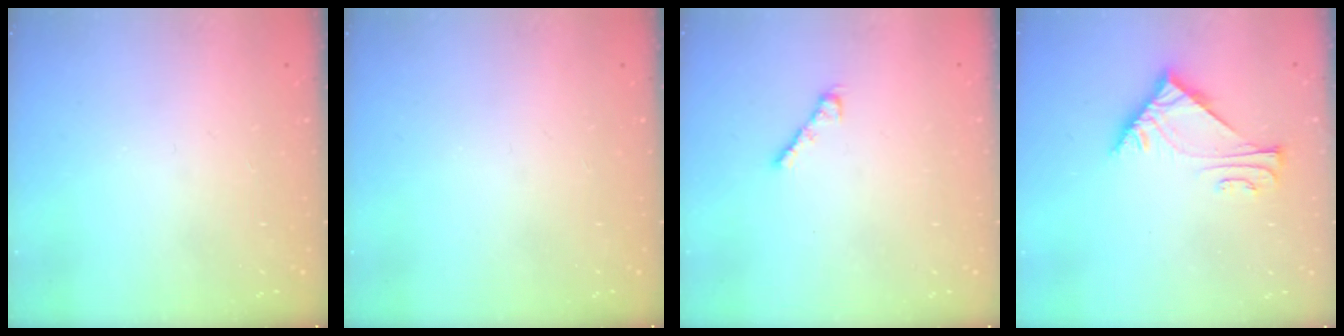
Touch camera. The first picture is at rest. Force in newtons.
{"total": 0.0}
{"total": 4.1, "press": 4.1, "slide": 0.9}
{"total": 6.0, "press": 5.9, "slide": 1.2}